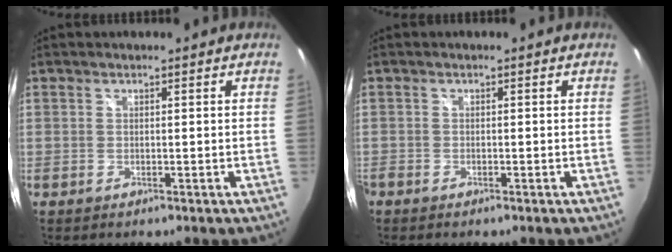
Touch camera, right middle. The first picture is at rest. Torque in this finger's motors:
{"motor_torque": [1.06, -1.08, 0.53, 0.19]}